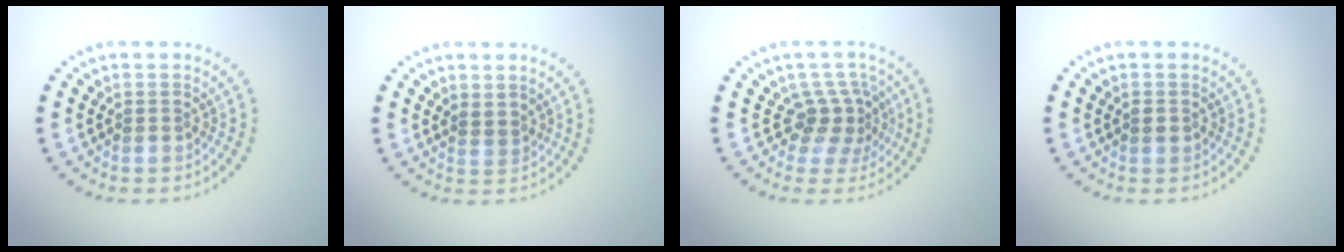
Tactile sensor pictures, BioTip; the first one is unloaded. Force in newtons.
{"total": 0.6, "press": 0.5, "slide": 0.4}
{"total": 2.9, "press": 2.0, "slide": 2.1}
{"total": 0.9, "press": 0.9, "slide": 0.0}